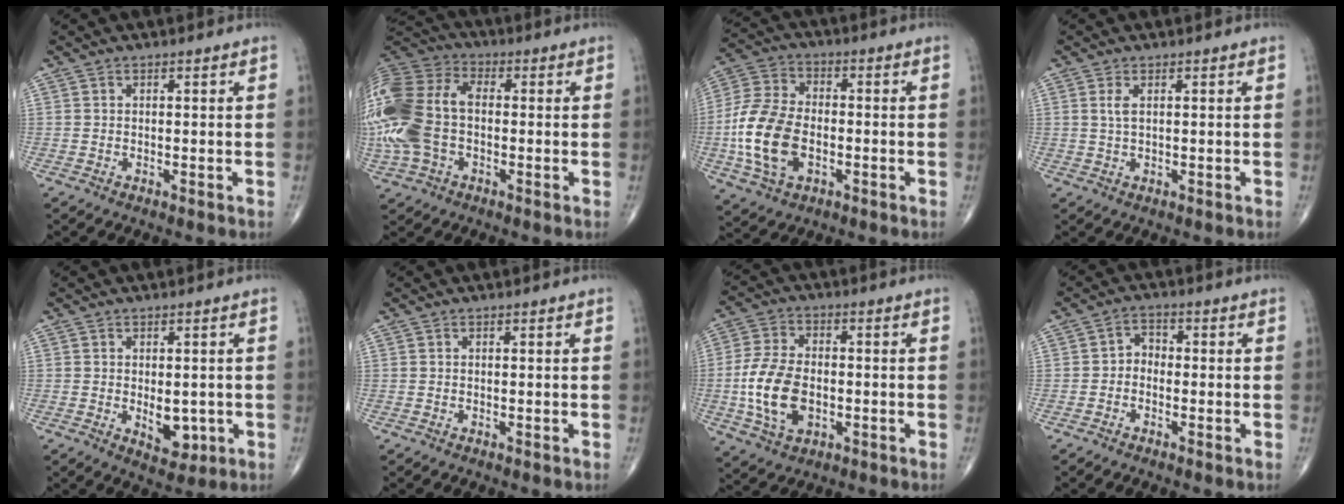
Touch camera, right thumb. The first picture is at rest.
{"total": 20.8, "force": [-1.8, 13.6, 15.7], "torque": [-0.392, 0.026, -0.035]}
{"total": 14.9, "force": [-3.0, 9.3, 11.2], "torque": [-0.226, 0.014, -0.060]}
{"total": 1.8, "force": [0.6, 0.6, 1.5], "torque": [-0.040, 0.000, 0.017]}
{"total": 5.5, "force": [-0.8, 3.2, 4.4], "torque": [-0.039, -0.008, -0.001]}
{"total": 0.0}
{"total": 12.4, "force": [-2.2, 7.6, 9.5], "torque": [-0.184, 0.008, -0.039]}
{"total": 2.7, "force": [-0.9, 2.1, 1.4], "torque": [-0.002, 0.016, -0.030]}